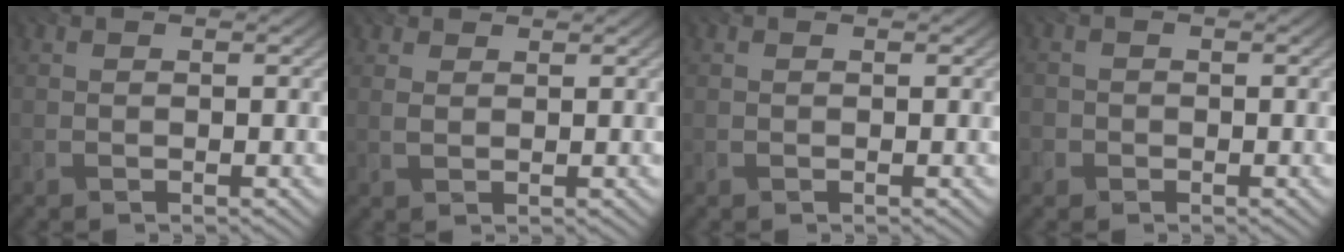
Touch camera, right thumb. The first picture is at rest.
{"total": 2.7, "force": [1.9, 1.3, 1.3], "torque": [-0.031, -0.002, 0.038]}
{"total": 0.0}
{"total": 1.5, "force": [-1.1, 1.0, -0.4], "torque": [0.011, -0.006, -0.028]}